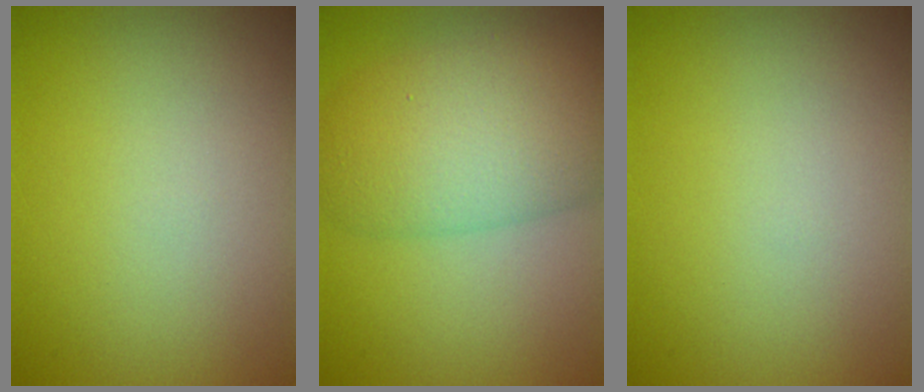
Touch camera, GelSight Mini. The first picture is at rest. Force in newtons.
{"total": 7.9, "press": 7.9, "slide": 0.3}
{"total": 0.0}